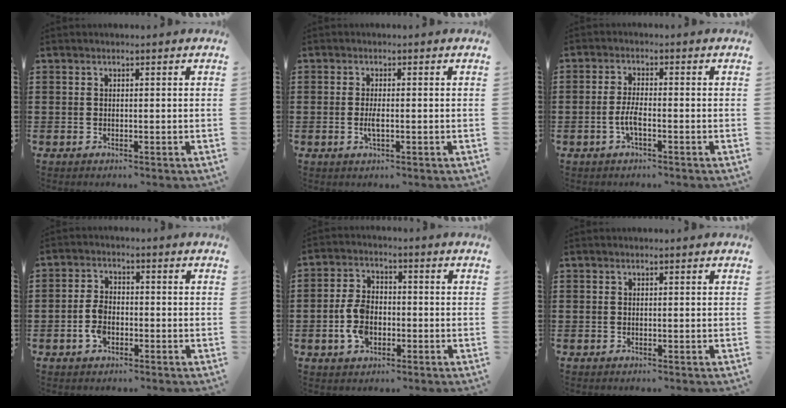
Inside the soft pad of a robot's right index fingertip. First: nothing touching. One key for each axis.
{"total": 2.1, "fx": -0.5, "fy": 0.6, "fz": 2.0, "tx": -0.042, "ty": -0.002, "tz": -0.011}
{"total": 3.3, "fx": -1.1, "fy": 0.9, "fz": 2.9, "tx": -0.075, "ty": -0.005, "tz": -0.027}
{"total": 4.2, "fx": -1.4, "fy": 2.5, "fz": 3.0, "tx": -0.075, "ty": -0.001, "tz": -0.031}
{"total": 6.6, "fx": -1.7, "fy": 4.4, "fz": 4.7, "tx": -0.121, "ty": 0.002, "tz": -0.038}
{"total": 0.0}